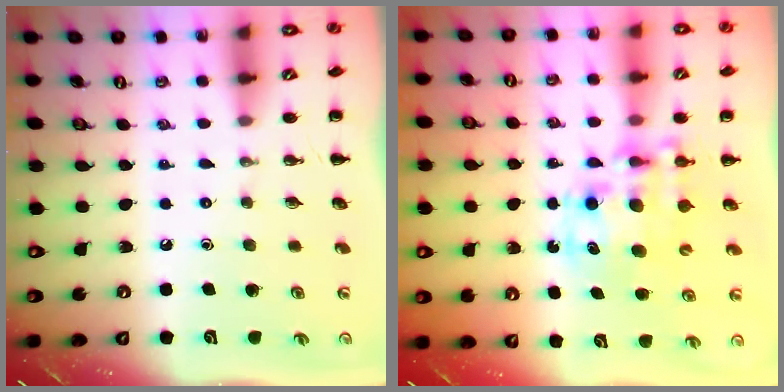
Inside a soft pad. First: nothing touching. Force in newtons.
{"total": 11.5, "press": 11.2, "slide": 2.5}